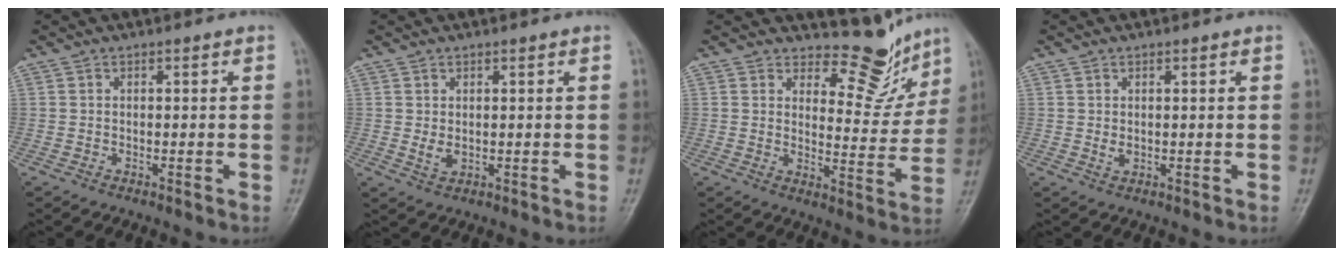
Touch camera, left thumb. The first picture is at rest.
{"total": 2.5, "force": [0.8, 1.3, 1.9], "torque": [-0.031, -0.010, 0.020]}
{"total": 9.0, "force": [8.1, 3.5, 1.6], "torque": [0.013, -0.075, 0.111]}
{"total": 1.6, "force": [0.7, 0.8, 1.2], "torque": [-0.018, -0.006, 0.016]}